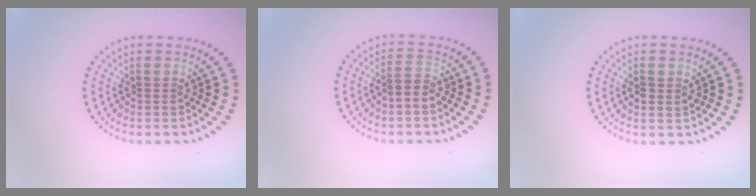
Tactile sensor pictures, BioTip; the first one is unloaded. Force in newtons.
{"total": 2.0, "press": 1.9, "slide": 0.6}
{"total": 1.4, "press": 1.4, "slide": 0.3}